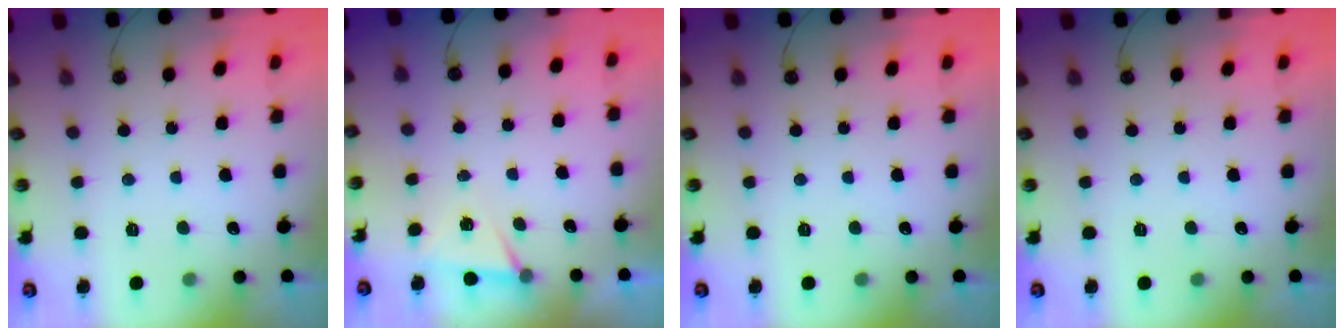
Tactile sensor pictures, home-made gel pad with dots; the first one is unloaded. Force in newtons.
{"total": 4.9, "press": 2.0, "slide": 4.5}
{"total": 0.0}
{"total": 0.0}